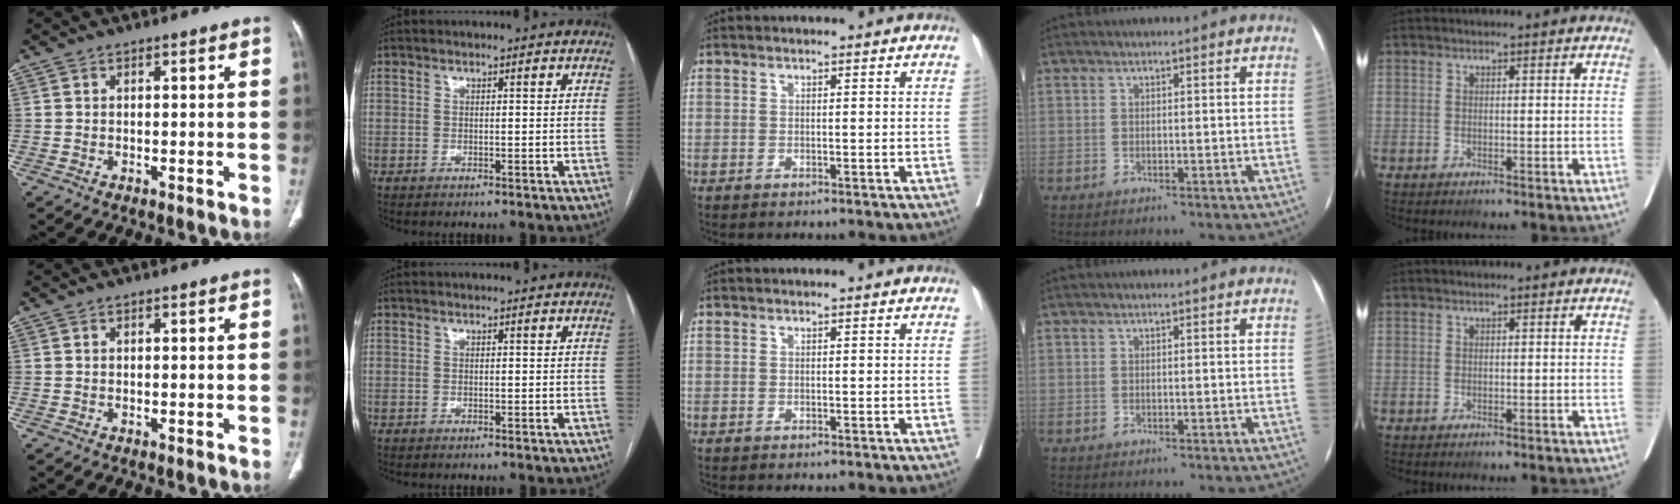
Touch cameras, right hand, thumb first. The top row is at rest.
{}